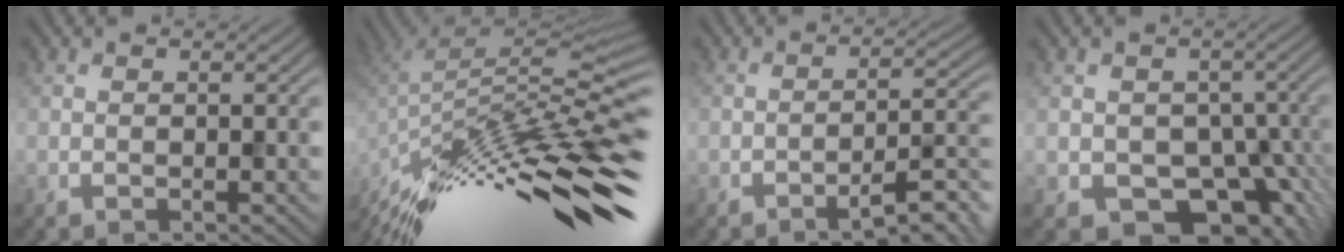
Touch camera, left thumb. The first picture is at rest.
{"total": 14.8, "force": [-8.4, 4.8, 11.1], "torque": [-0.190, 0.029, -0.135]}
{"total": 6.9, "force": [-4.8, 1.2, 4.8], "torque": [-0.077, 0.011, -0.065]}
{"total": 8.2, "force": [-3.2, 6.5, 3.8], "torque": [-0.043, -0.019, -0.027]}